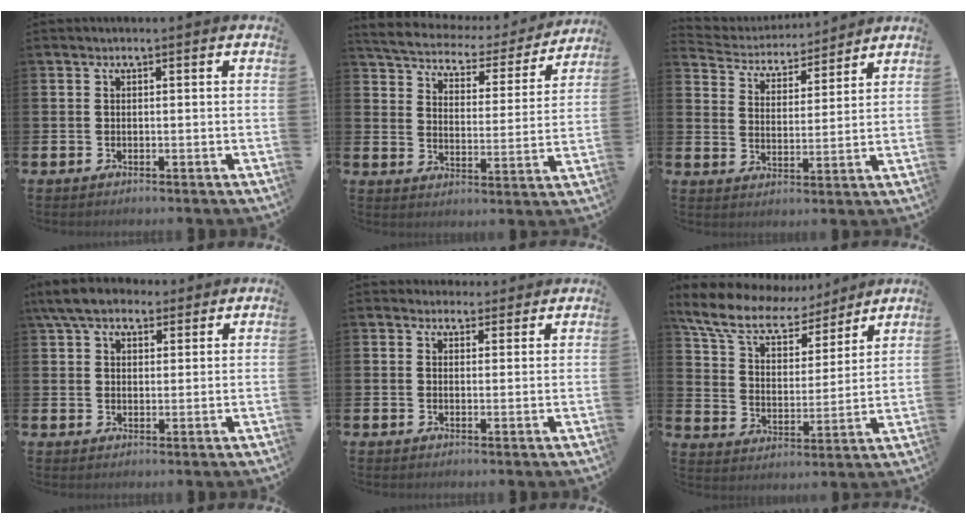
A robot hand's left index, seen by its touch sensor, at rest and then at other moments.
{"total": 4.8, "force": [4.4, 1.4, 1.0], "torque": [-0.051, -0.034, 0.070]}
{"total": 4.4, "force": [4.2, 1.2, -0.1], "torque": [-0.030, -0.034, 0.071]}
{"total": 6.6, "force": [5.6, 2.7, 2.2], "torque": [-0.053, -0.009, 0.102]}
{"total": 2.8, "force": [2.6, 1.2, -0.1], "torque": [0.003, -0.007, 0.046]}
{"total": 9.5, "force": [8.1, 3.6, 3.4], "torque": [-0.102, -0.049, 0.142]}